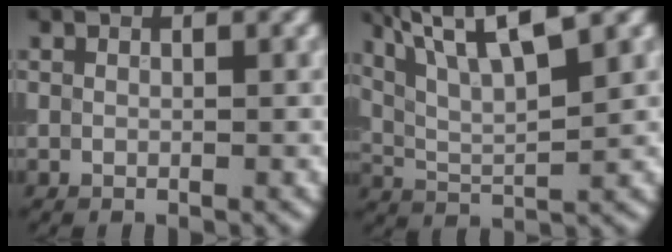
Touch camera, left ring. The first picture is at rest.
{"total": 7.5, "force": [4.1, 1.9, 6.0], "torque": [-0.107, 0.013, 0.075]}